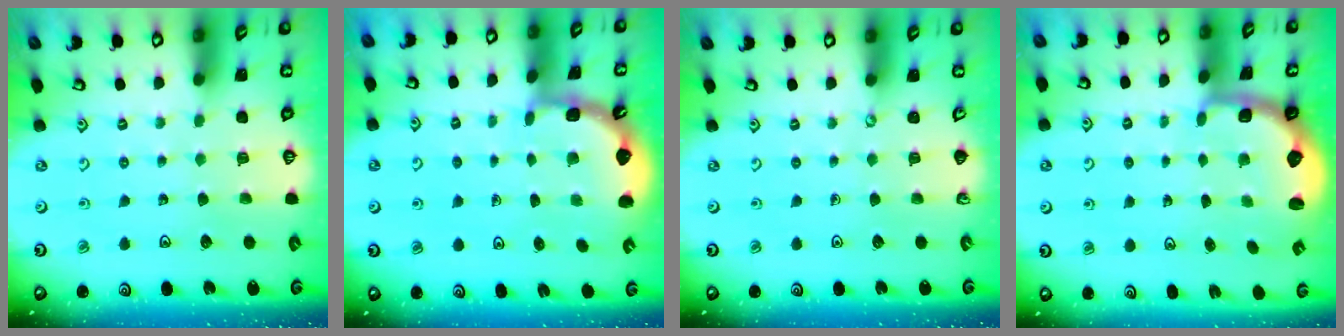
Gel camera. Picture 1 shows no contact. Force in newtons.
{"total": 1.9, "press": 1.9, "slide": 0.2}
{"total": 0.0}
{"total": 2.9, "press": 1.8, "slide": 2.2}